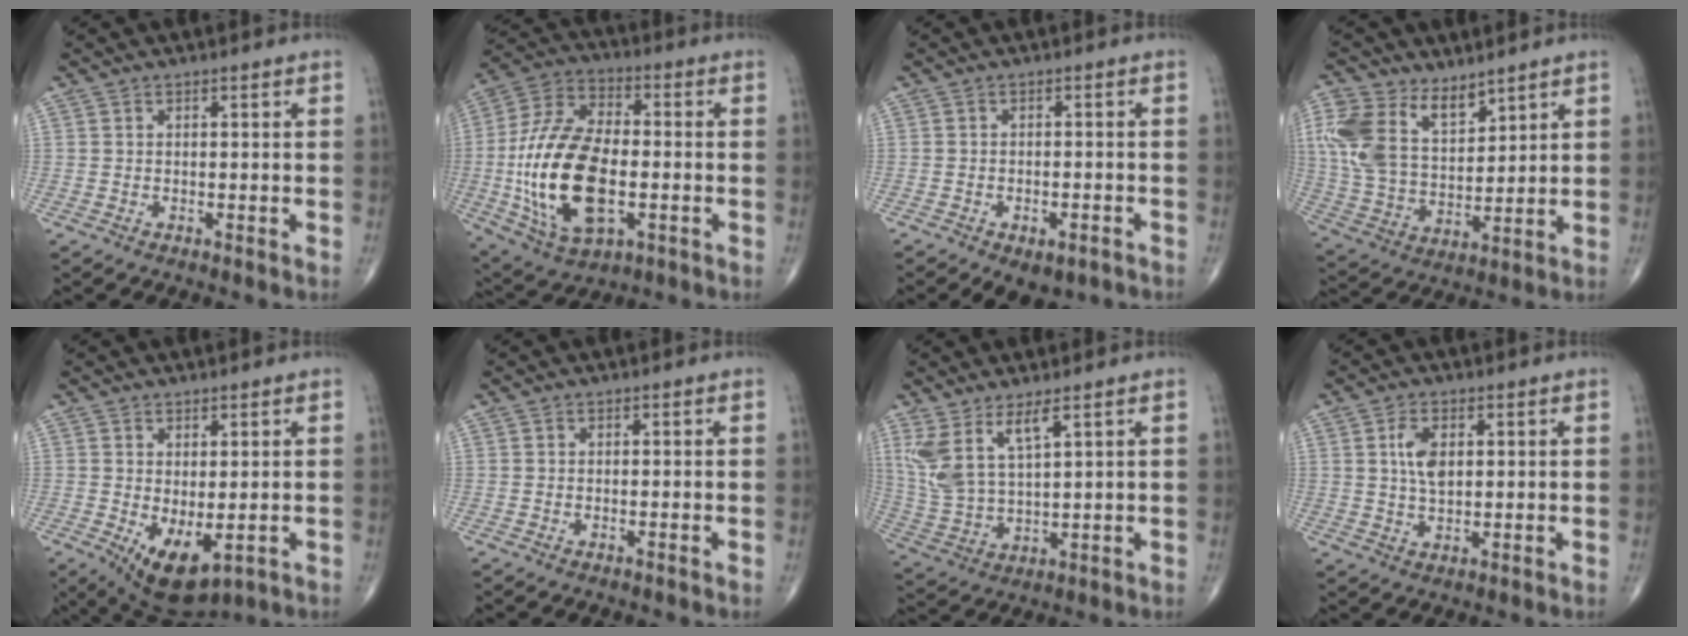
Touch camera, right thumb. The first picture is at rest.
{"total": 22.5, "force": [-3.4, 12.0, 18.7], "torque": [-0.372, 0.011, -0.052]}
{"total": 6.4, "force": [-4.0, 3.4, 3.7], "torque": [-0.047, 0.021, -0.051]}
{"total": 14.5, "force": [7.8, 8.5, 8.8], "torque": [-0.166, -0.027, 0.165]}
{"total": 8.0, "force": [-1.6, 3.8, 6.8], "torque": [-0.104, -0.012, -0.005]}
{"total": 0.0}
{"total": 9.6, "force": [5.2, 3.1, 7.4], "torque": [-0.168, -0.027, 0.120]}
{"total": 5.3, "force": [1.3, 2.9, 4.2], "torque": [-0.077, -0.004, 0.025]}